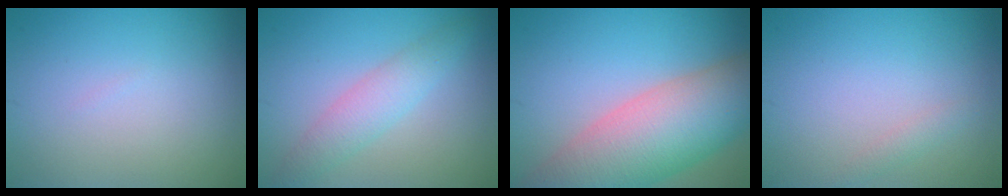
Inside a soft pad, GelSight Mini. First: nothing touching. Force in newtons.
{"total": 2.9, "press": 2.9, "slide": 0.1}
{"total": 10.8, "press": 10.8, "slide": 0.5}
{"total": 0.8, "press": 0.8, "slide": 0.1}